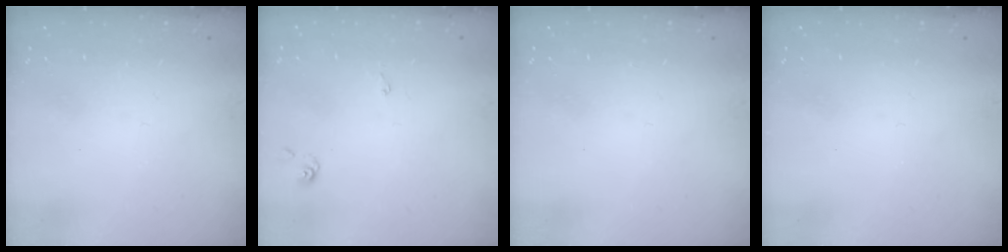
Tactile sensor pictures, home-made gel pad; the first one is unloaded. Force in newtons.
{"total": 0.0}
{"total": 0.0}
{"total": 0.0}